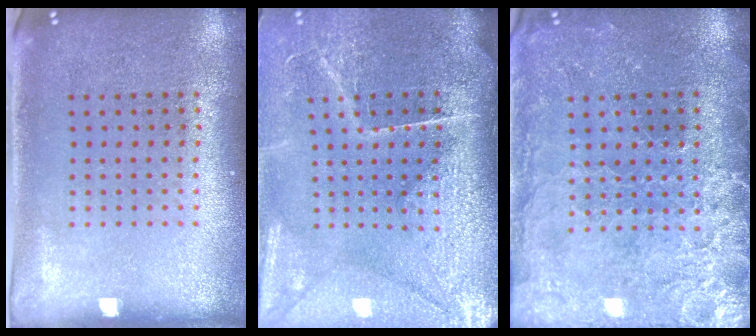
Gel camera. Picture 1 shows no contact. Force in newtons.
{"total": 4.5, "press": 4.0, "slide": 2.1}
{"total": 3.6, "press": 3.3, "slide": 1.3}